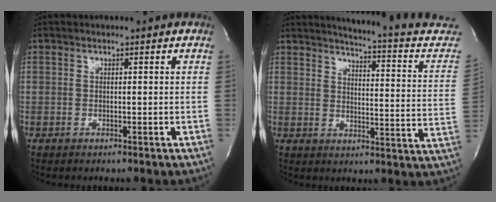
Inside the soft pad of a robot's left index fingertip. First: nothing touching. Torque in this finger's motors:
{"motor_torque": [-0.10, -0.10, 0.12, 0.03]}